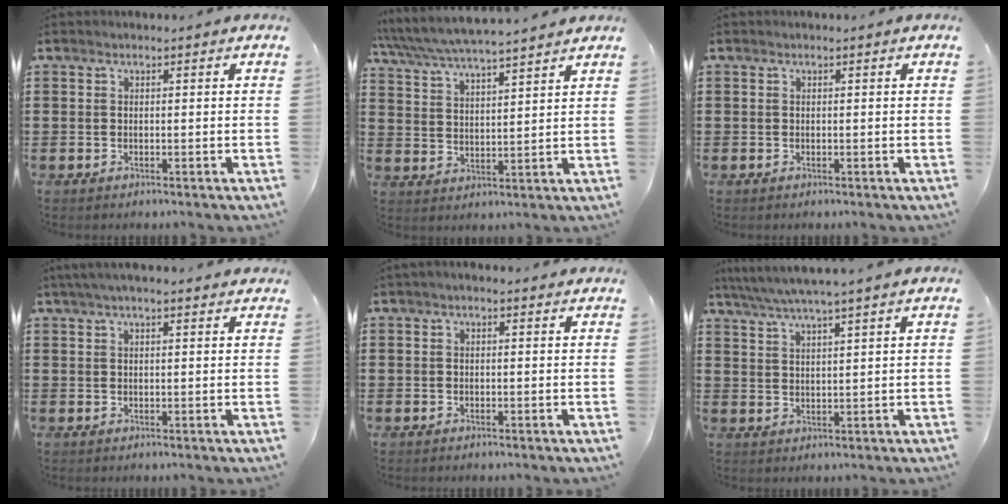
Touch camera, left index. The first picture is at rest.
{"total": 5.0, "force": [4.8, 0.1, 1.4], "torque": [-0.050, -0.029, 0.080]}
{"total": 0.0}
{"total": 3.9, "force": [3.3, 0.4, 2.0], "torque": [-0.048, 0.002, 0.061]}
{"total": 0.8, "force": [0.4, 0.3, 0.6], "torque": [-0.013, 0.005, 0.006]}
{"total": 4.4, "force": [3.9, -0.5, 2.1], "torque": [-0.051, -0.015, 0.068]}